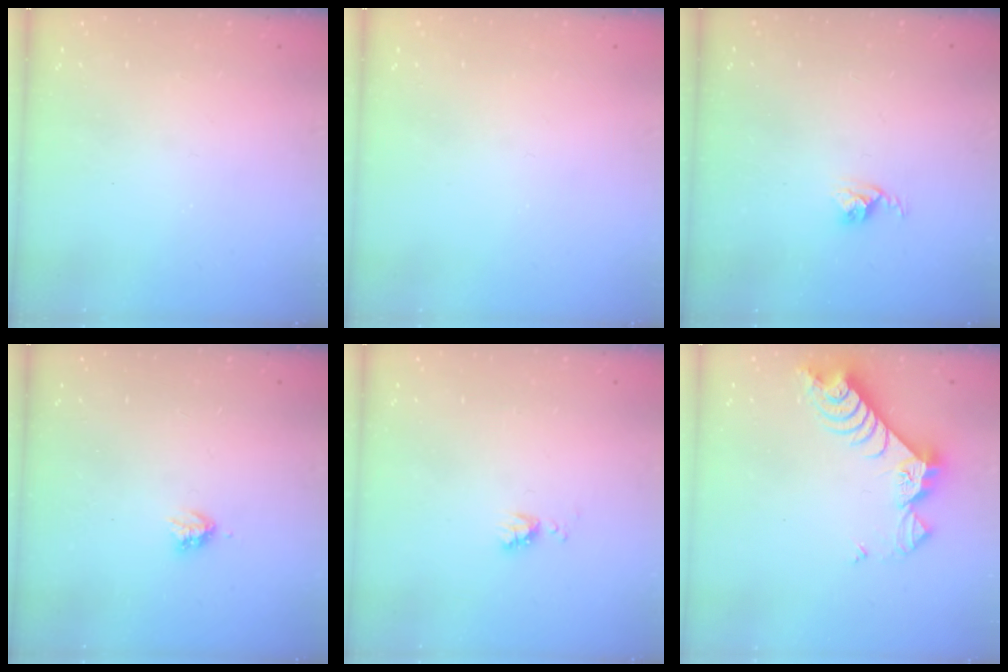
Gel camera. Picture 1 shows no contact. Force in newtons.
{"total": 0.0}
{"total": 2.5, "press": 2.5, "slide": 0.4}
{"total": 2.9, "press": 2.9, "slide": 0.5}
{"total": 4.3, "press": 4.2, "slide": 0.7}
{"total": 8.4, "press": 8.4, "slide": 1.0}